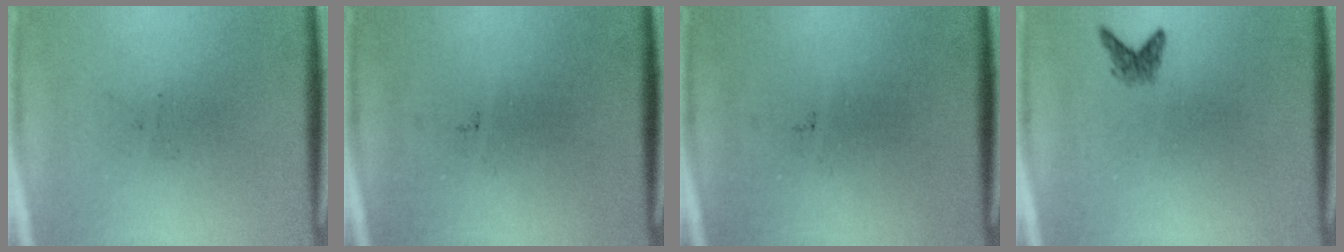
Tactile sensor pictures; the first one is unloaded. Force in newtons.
{"total": 0.0}
{"total": 0.0}
{"total": 1.4}